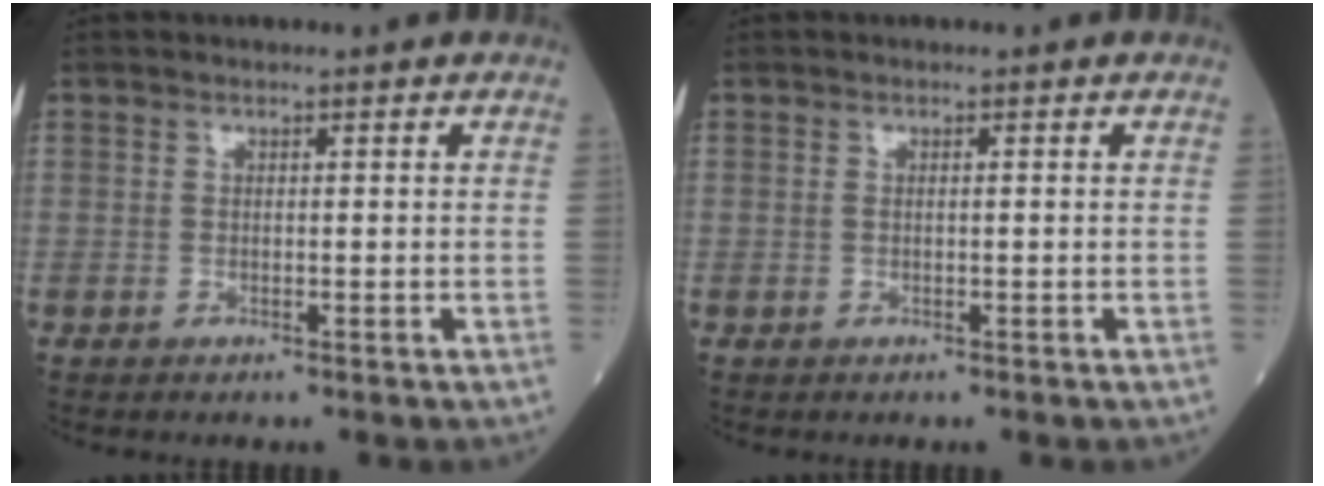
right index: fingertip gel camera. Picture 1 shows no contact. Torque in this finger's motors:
{"motor_torque": [0.00, -0.03, -0.05, -0.01]}